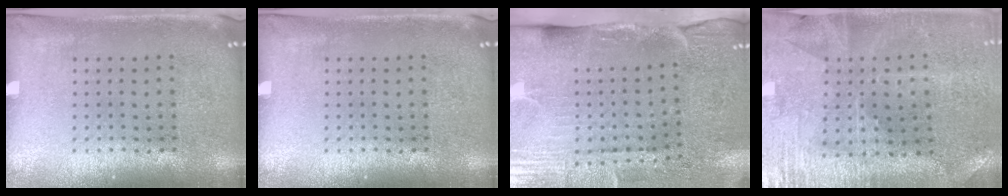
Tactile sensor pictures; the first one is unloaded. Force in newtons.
{"total": 0.0}
{"total": 4.3, "press": 3.7, "slide": 2.2}
{"total": 1.0, "press": 1.0, "slide": 0.3}